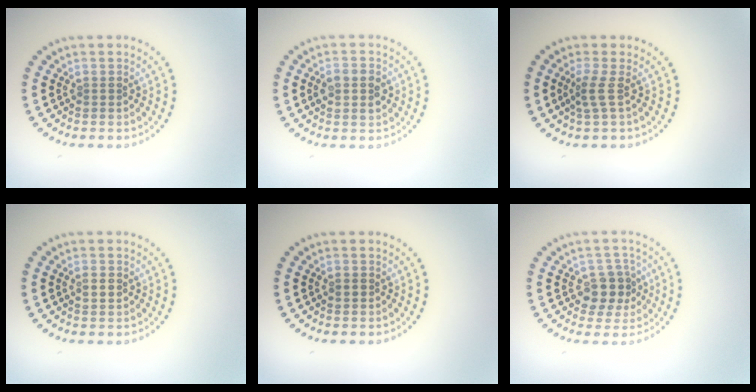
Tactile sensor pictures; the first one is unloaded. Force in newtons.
{"total": 2.5, "press": 2.4, "slide": 0.2}
{"total": 2.0, "press": 1.2, "slide": 1.5}
{"total": 0.9, "press": 0.9, "slide": 0.0}
{"total": 0.8, "press": 0.8, "slide": 0.1}
{"total": 3.4, "press": 3.2, "slide": 1.3}